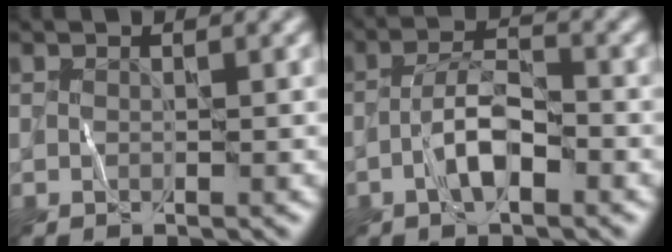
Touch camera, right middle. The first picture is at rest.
{"total": 3.3, "force": [-1.6, 0.9, 2.8], "torque": [-0.052, 0.012, -0.037]}